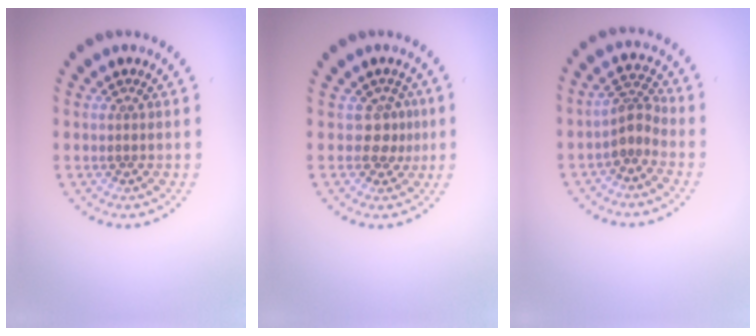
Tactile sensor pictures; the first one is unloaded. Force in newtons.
{"total": 1.9, "press": 1.4, "slide": 1.3}
{"total": 2.2, "press": 1.6, "slide": 1.4}